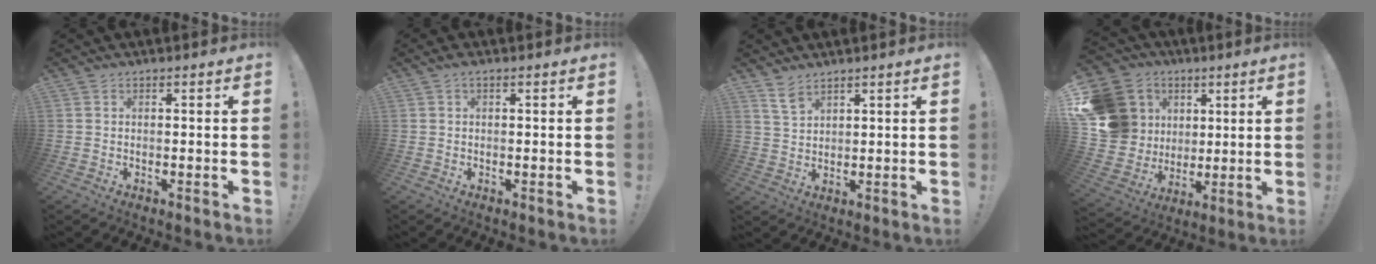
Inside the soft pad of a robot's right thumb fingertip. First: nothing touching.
{"total": 1.1, "force": [0.3, 0.0, 1.1], "torque": [-0.021, 0.002, 0.006]}
{"total": 5.0, "force": [3.9, 2.0, 2.4], "torque": [-0.042, -0.022, 0.074]}
{"total": 18.5, "force": [4.9, 16.3, 7.4], "torque": [-0.130, -0.014, 0.131]}